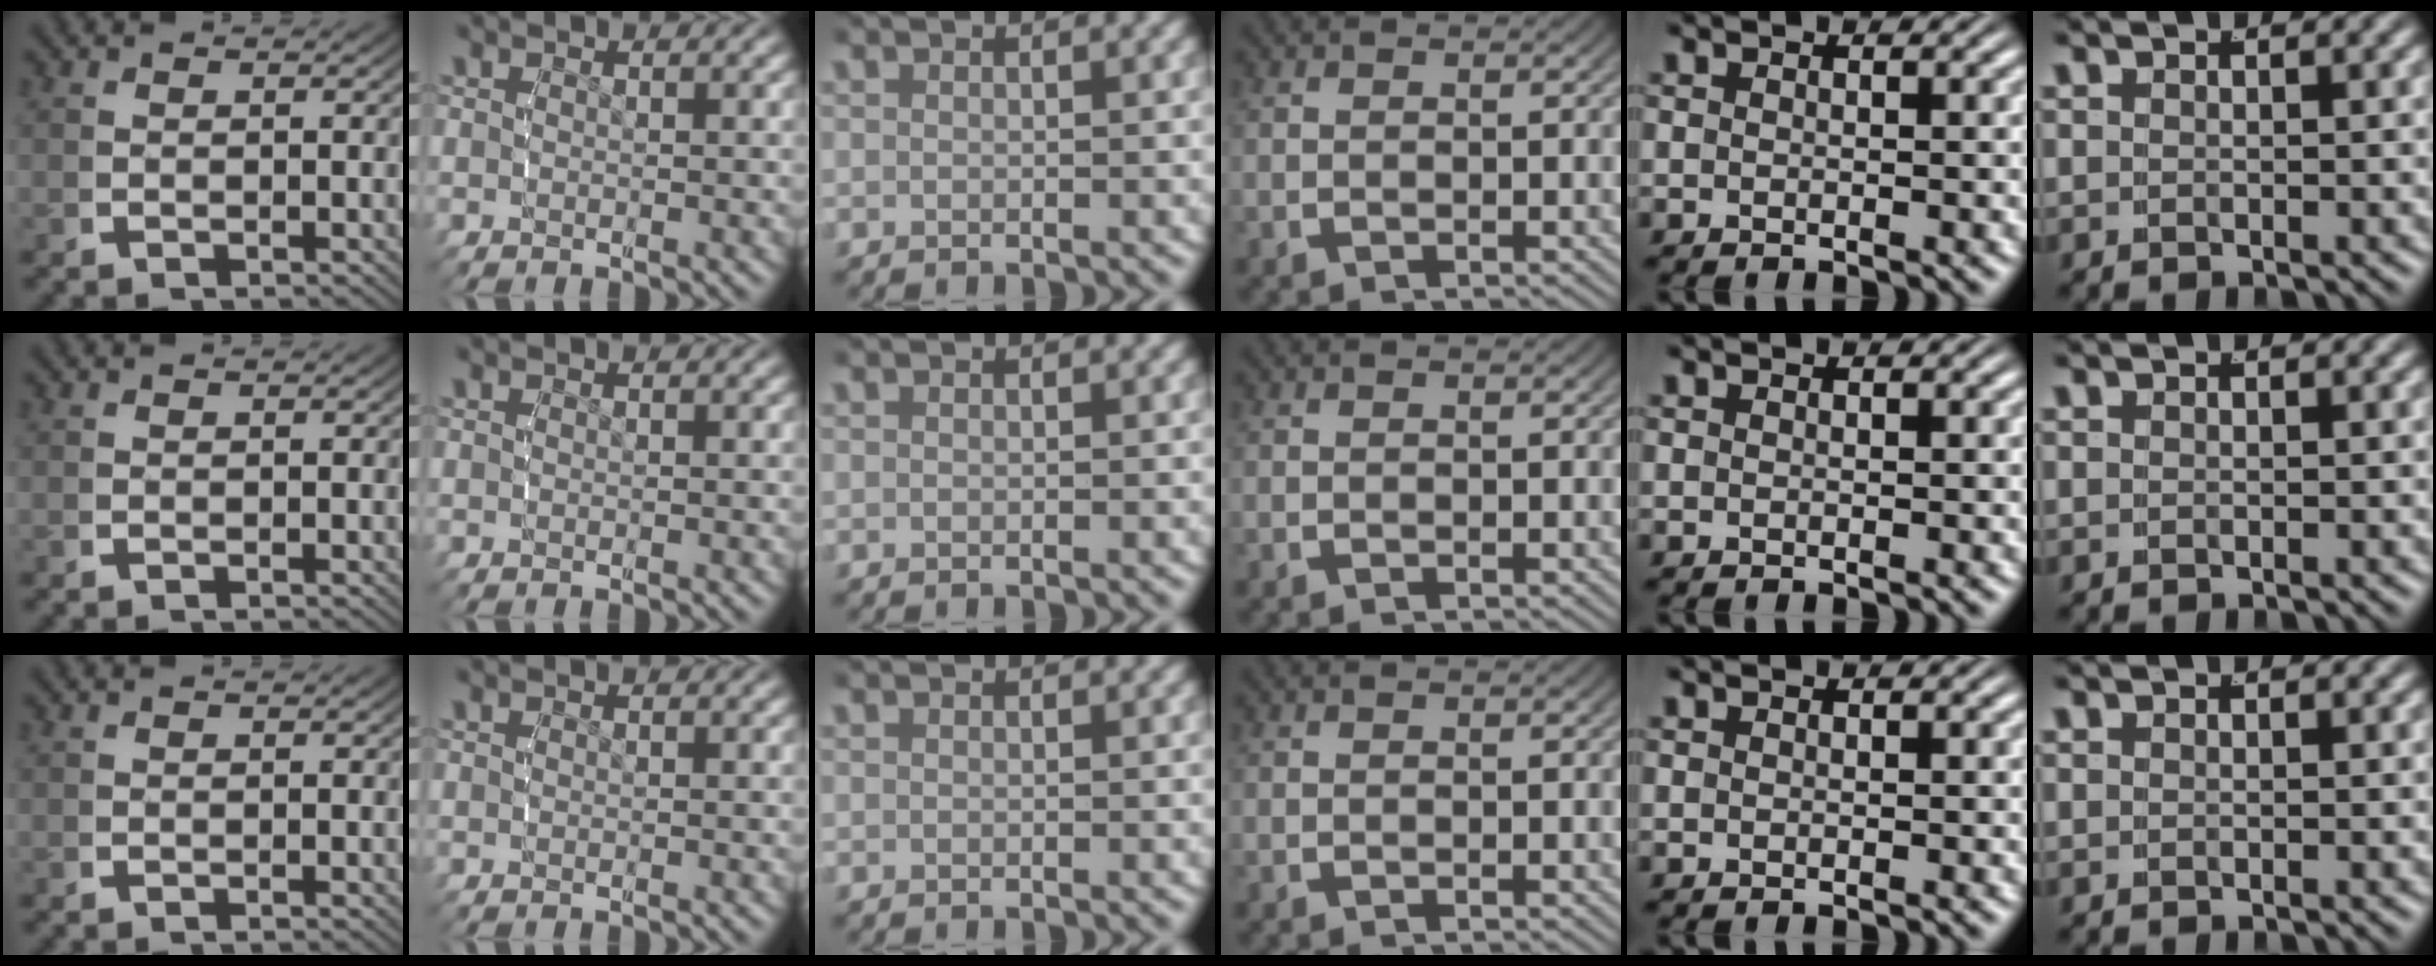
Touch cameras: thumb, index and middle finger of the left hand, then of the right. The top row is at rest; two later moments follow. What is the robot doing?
{"motion": "reach", "object": "paper"}